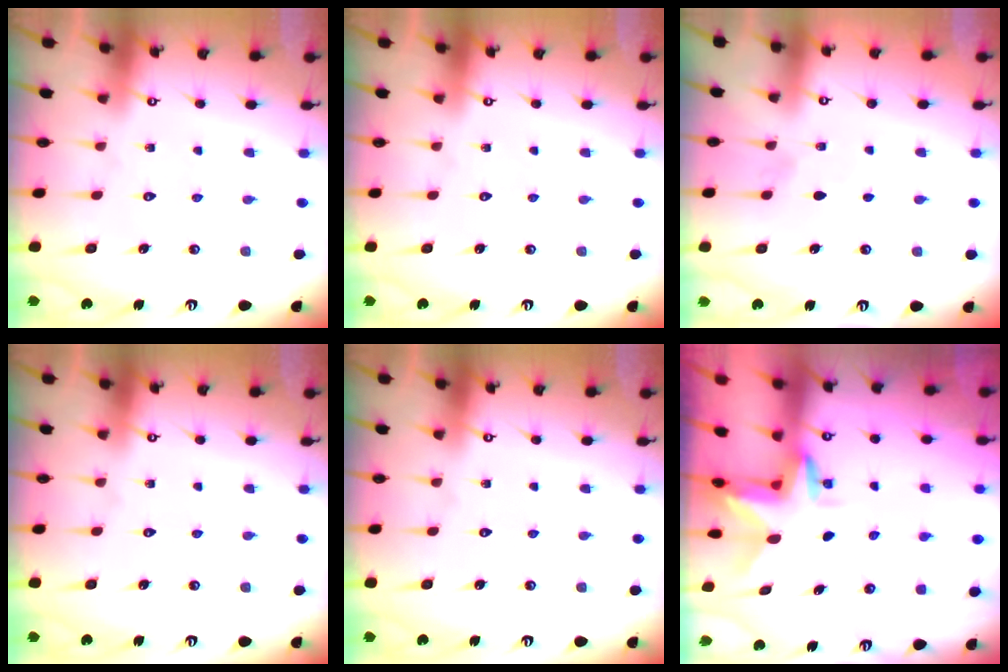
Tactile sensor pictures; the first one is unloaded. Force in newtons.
{"total": 0.0}
{"total": 4.3, "press": 3.7, "slide": 2.2}
{"total": 0.0}
{"total": 0.0}
{"total": 2.9, "press": 2.9, "slide": 0.2}